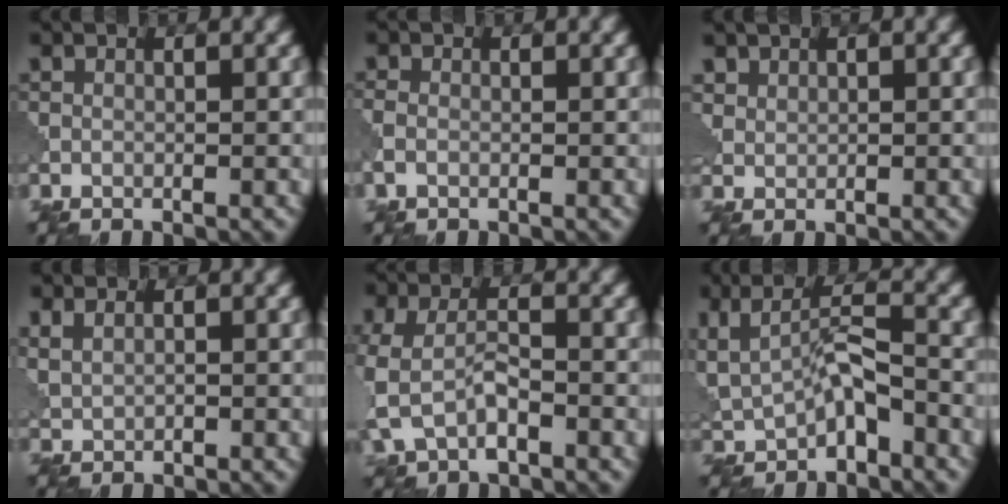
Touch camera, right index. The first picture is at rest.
{"total": 1.2, "force": [-0.5, 0.8, 0.7], "torque": [-0.019, 0.000, -0.015]}
{"total": 1.6, "force": [1.1, 1.1, 0.2], "torque": [-0.007, -0.003, 0.027]}
{"total": 2.2, "force": [1.3, 1.3, 1.2], "torque": [-0.035, 0.006, 0.028]}
{"total": 4.6, "force": [-1.6, 2.6, 3.5], "torque": [-0.089, -0.005, -0.033]}
{"total": 4.5, "force": [-0.4, 1.9, 4.1], "torque": [-0.080, -0.002, -0.009]}